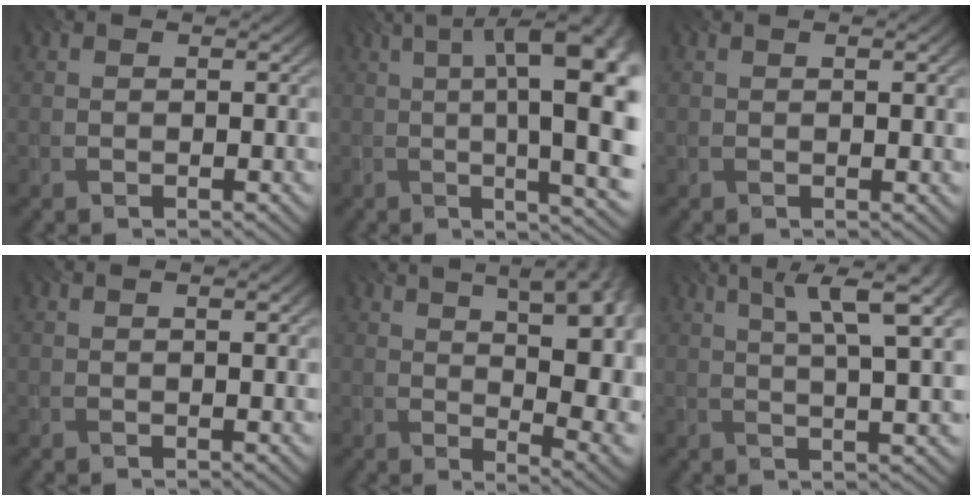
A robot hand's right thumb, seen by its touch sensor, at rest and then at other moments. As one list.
[{"total": 18.5, "force": [1.2, 5.4, 17.6], "torque": [-0.197, 0.022, 0.018]}, {"total": 1.1, "force": [0.4, -0.1, 1.0], "torque": [-0.012, -0.005, 0.010]}, {"total": 1.4, "force": [0.5, 0.0, 1.4], "torque": [-0.018, -0.003, 0.012]}, {"total": 16.8, "force": [4.4, 7.3, 14.4], "torque": [-0.166, 0.044, 0.069]}, {"total": 10.3, "force": [4.1, 2.1, 9.2], "torque": [-0.129, 0.023, 0.059]}]